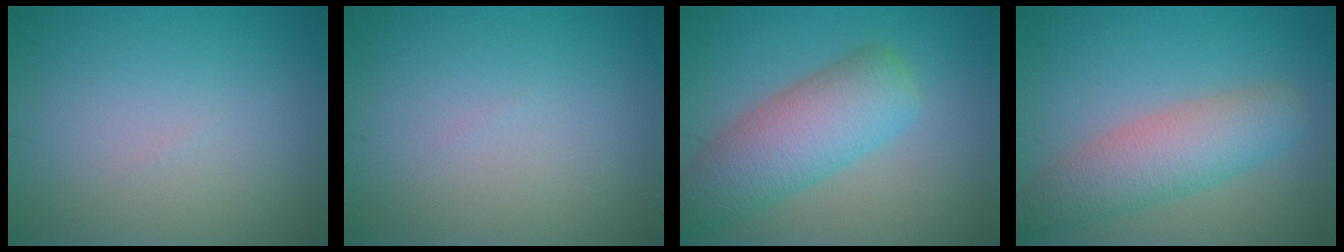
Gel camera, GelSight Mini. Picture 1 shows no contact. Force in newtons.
{"total": 0.0}
{"total": 6.7, "press": 6.7, "slide": 0.4}
{"total": 5.4, "press": 5.4, "slide": 0.5}